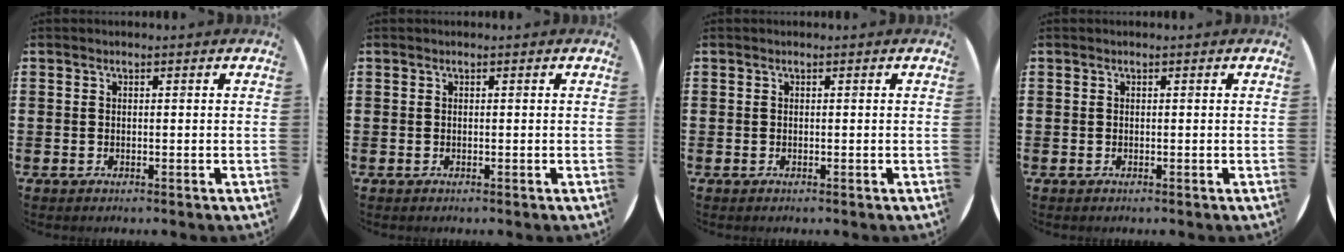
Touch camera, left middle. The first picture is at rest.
{"total": 0.0}
{"total": 0.0}
{"total": 0.0}